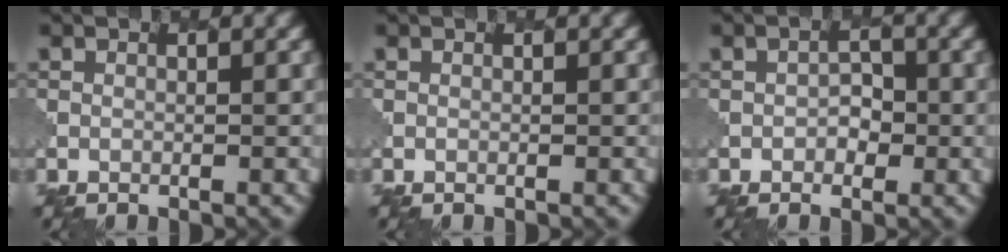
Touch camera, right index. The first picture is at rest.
{"total": 0.0}
{"total": 1.4, "force": [-0.3, 1.1, 0.8], "torque": [-0.011, 0.004, -0.003]}